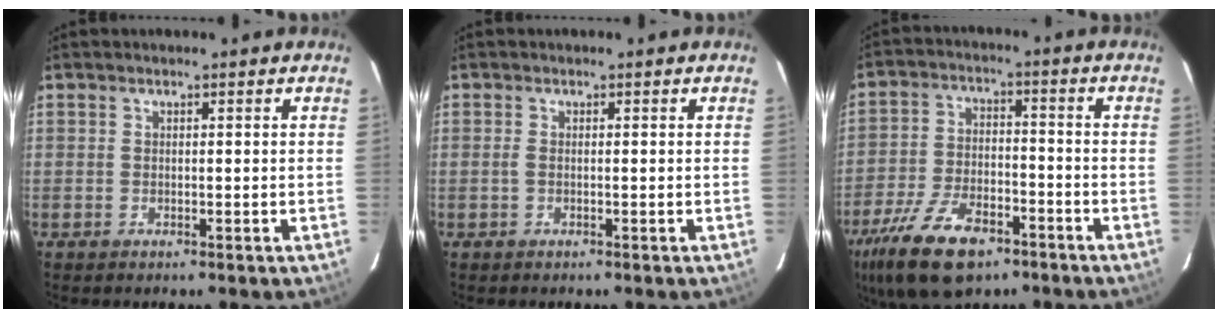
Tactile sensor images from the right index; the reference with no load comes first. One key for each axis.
{"total": 0.8, "fx": -0.1, "fy": 0.1, "fz": 0.8, "tx": -0.017, "ty": 0.001, "tz": -0.003}
{"total": 16.0, "fx": -10.3, "fy": 7.6, "fz": 9.7, "tx": -0.216, "ty": -0.021, "tz": -0.180}